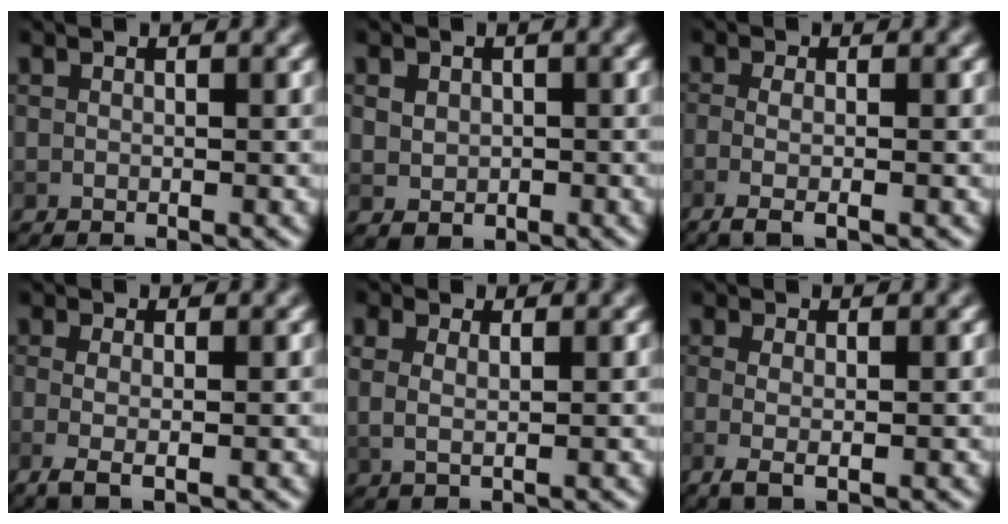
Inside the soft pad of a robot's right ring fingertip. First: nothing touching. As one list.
[{"total": 2.1, "force": [0.3, 1.8, 1.0], "torque": [-0.018, -0.003, 0.008]}, {"total": 2.9, "force": [-0.9, 1.0, 2.6], "torque": [-0.039, -0.009, -0.023]}, {"total": 2.5, "force": [-0.4, 0.8, 2.3], "torque": [-0.043, -0.006, -0.010]}, {"total": 2.1, "force": [0.9, 1.0, 1.6], "torque": [-0.031, 0.001, 0.008]}, {"total": 2.1, "force": [-0.3, 0.6, 1.9], "torque": [-0.039, -0.006, -0.006]}]